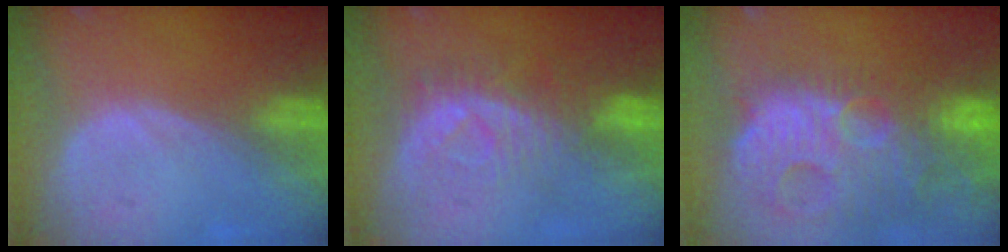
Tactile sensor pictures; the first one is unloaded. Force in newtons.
{"total": 8.0, "press": 7.2, "slide": 3.5}
{"total": 14.8, "press": 12.8, "slide": 7.4}